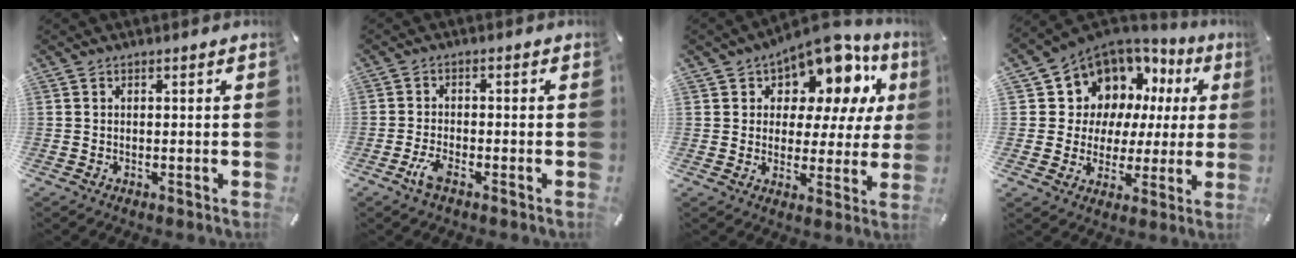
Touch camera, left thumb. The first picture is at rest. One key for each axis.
{"total": 3.9, "fx": -2.1, "fy": 1.2, "fz": 3.0, "tx": -0.076, "ty": -0.001, "tz": -0.045}
{"total": 13.2, "fx": 9.2, "fy": 6.9, "fz": 6.5, "tx": -0.105, "ty": -0.077, "tz": 0.158}
{"total": 11.3, "fx": 6.1, "fy": 9.3, "fz": 2.1, "tx": -0.053, "ty": -0.059, "tz": 0.120}